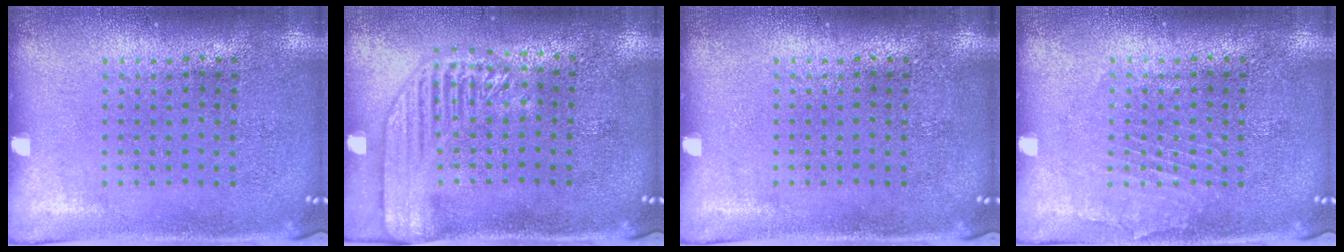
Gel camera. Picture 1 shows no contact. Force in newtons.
{"total": 2.1, "press": 1.9, "slide": 0.9}
{"total": 0.0}
{"total": 1.2, "press": 1.1, "slide": 0.1}